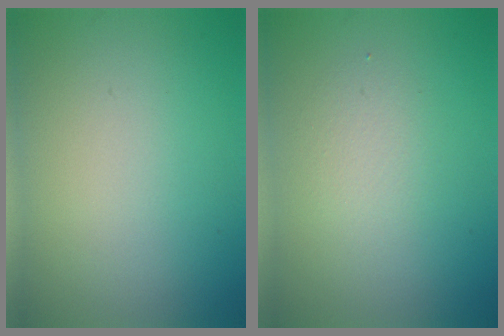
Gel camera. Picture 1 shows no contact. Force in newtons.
{"total": 1.9, "press": 1.8, "slide": 0.2}